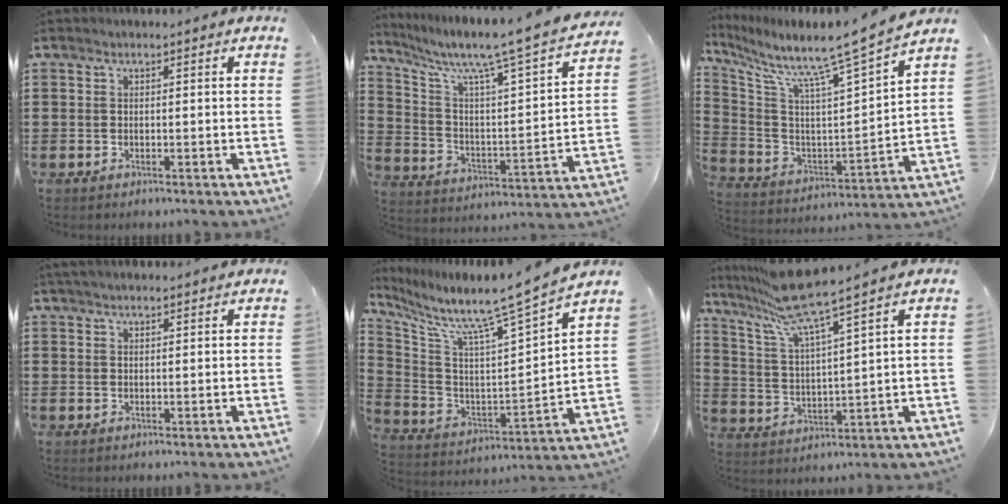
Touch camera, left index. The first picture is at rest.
{"total": 7.1, "force": [5.9, -0.1, 3.9], "torque": [-0.104, -0.056, 0.086]}
{"total": 9.1, "force": [8.0, -0.4, 4.3], "torque": [-0.111, -0.075, 0.121]}
{"total": 1.9, "force": [1.8, 0.2, 0.6], "torque": [-0.014, 0.003, 0.035]}
{"total": 8.5, "force": [7.6, -0.9, 3.6], "torque": [-0.097, -0.079, 0.113]}
{"total": 9.4, "force": [7.7, 0.2, 5.3], "torque": [-0.132, -0.035, 0.133]}